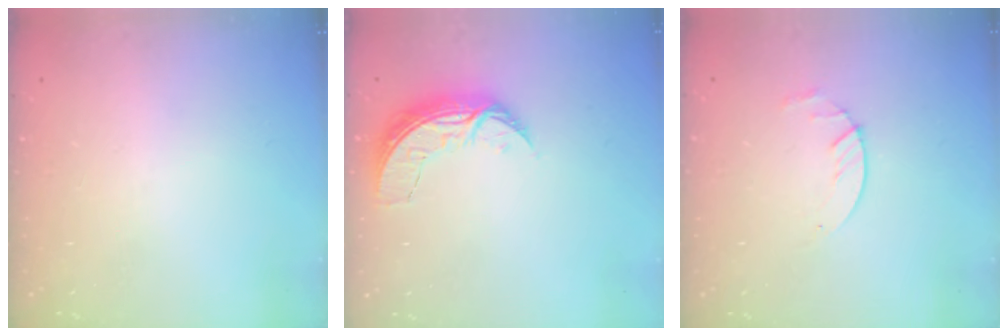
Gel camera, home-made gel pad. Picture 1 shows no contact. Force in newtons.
{"total": 7.3, "press": 7.3, "slide": 0.7}
{"total": 2.9, "press": 2.9, "slide": 0.4}